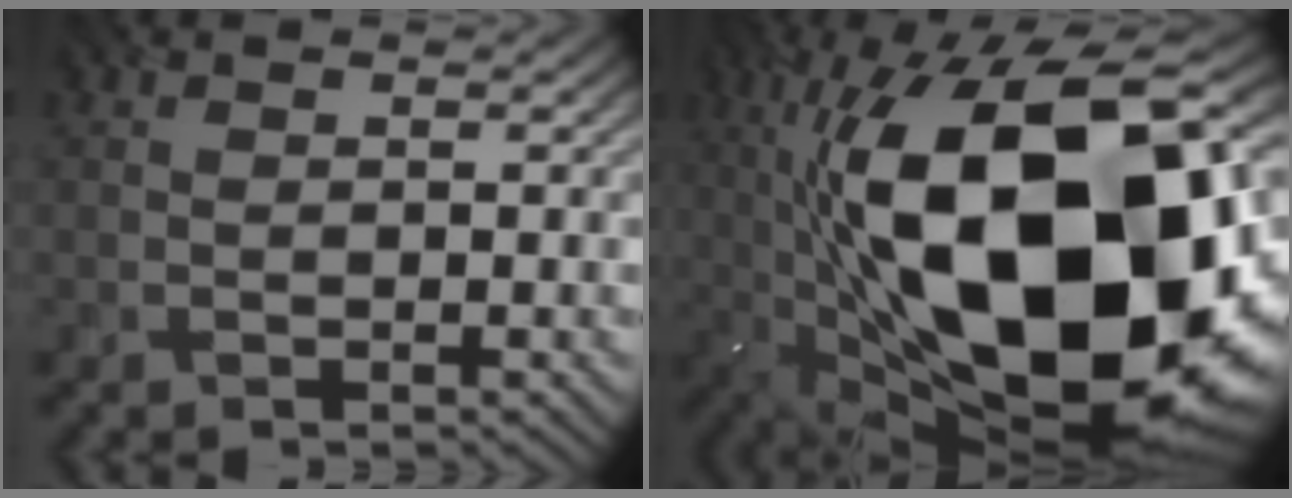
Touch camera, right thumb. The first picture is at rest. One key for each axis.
{"total": 23.4, "fx": -1.1, "fy": 10.9, "fz": 20.6, "tx": -0.396, "ty": 0.005, "tz": -0.025}